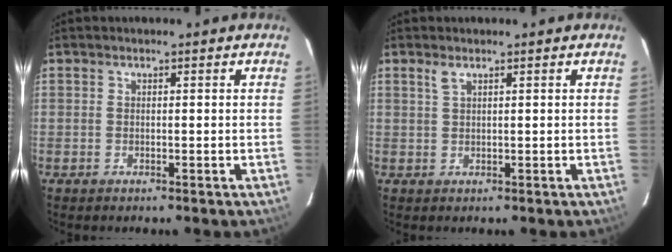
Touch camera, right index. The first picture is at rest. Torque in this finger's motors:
{"motor_torque": [0.00, 0.00, 0.00, 0.03]}